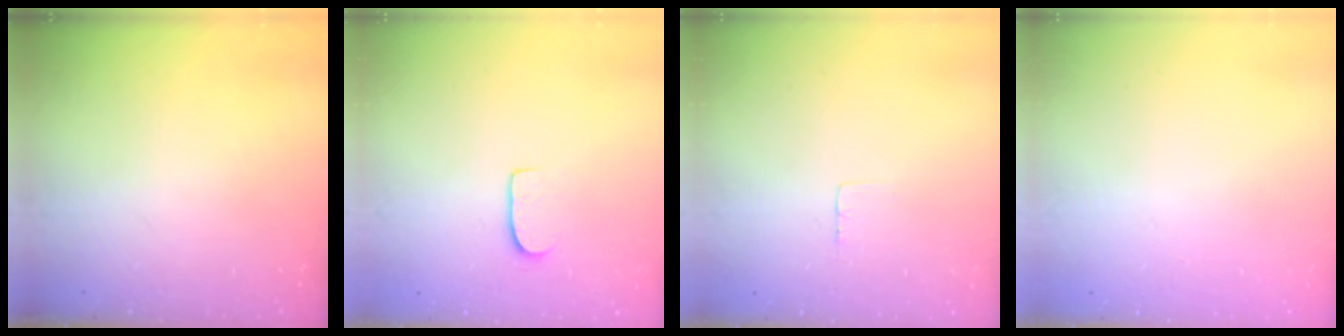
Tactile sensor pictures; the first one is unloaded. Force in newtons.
{"total": 5.8, "press": 5.8, "slide": 0.5}
{"total": 2.3, "press": 2.3, "slide": 0.1}
{"total": 0.0}